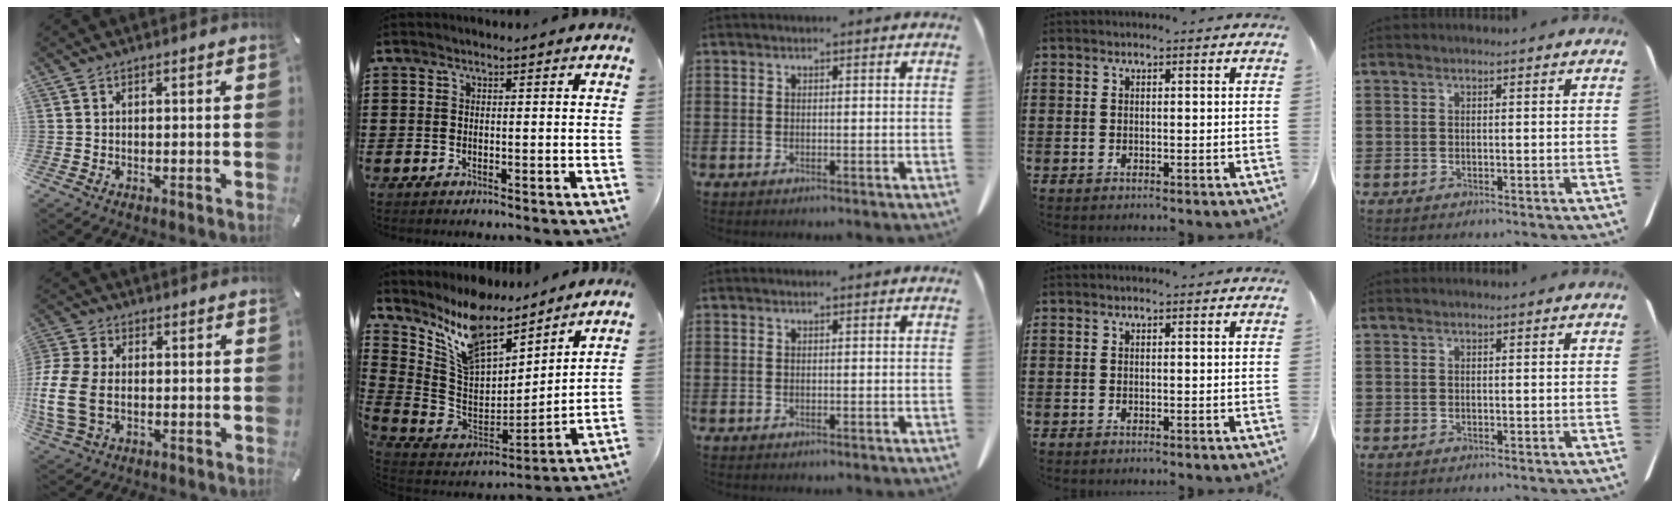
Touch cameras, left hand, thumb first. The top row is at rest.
{"thumb": {"total": 11.8, "force": [-1.5, 8.1, 8.4], "torque": [-0.197, -0.001, -0.025]}, "index": {"total": 11.0, "force": [9.1, 3.2, 5.3], "torque": [-0.145, -0.061, 0.162]}}